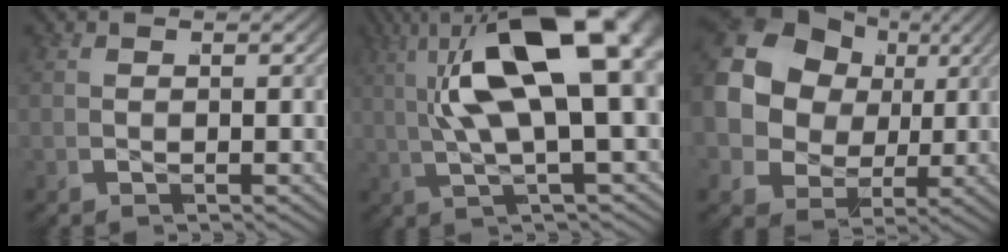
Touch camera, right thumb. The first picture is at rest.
{"total": 12.6, "force": [2.4, 4.9, 11.4], "torque": [-0.216, 0.020, 0.035]}
{"total": 14.5, "force": [1.8, 11.1, 9.2], "torque": [-0.224, -0.009, 0.022]}